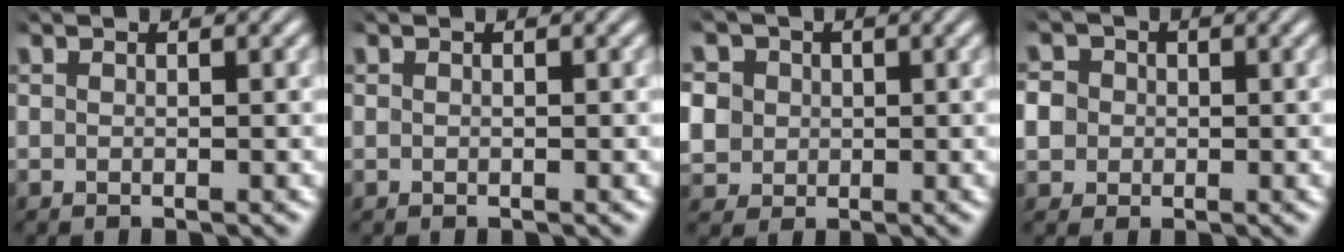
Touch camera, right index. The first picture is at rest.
{"total": 0.0}
{"total": 6.5, "force": [0.5, 5.9, 2.7], "torque": [-0.074, -0.019, 0.013]}
{"total": 4.2, "force": [0.0, 3.9, 1.6], "torque": [-0.047, -0.011, 0.001]}